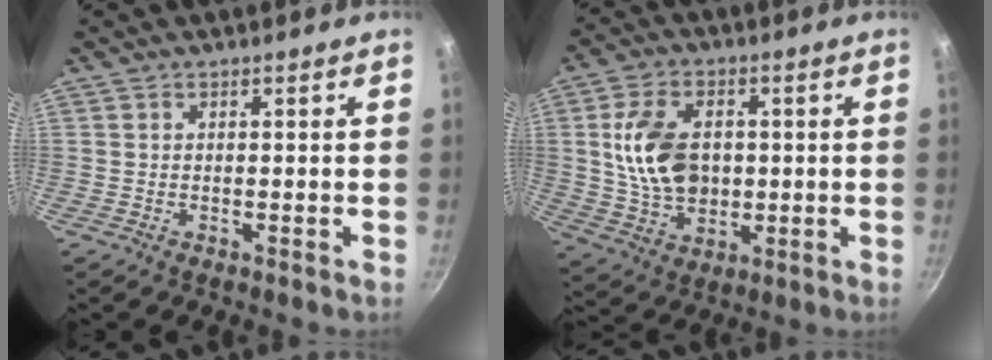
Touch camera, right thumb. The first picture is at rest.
{"total": 13.6, "force": [1.3, 9.4, 9.7], "torque": [-0.161, -0.003, 0.029]}